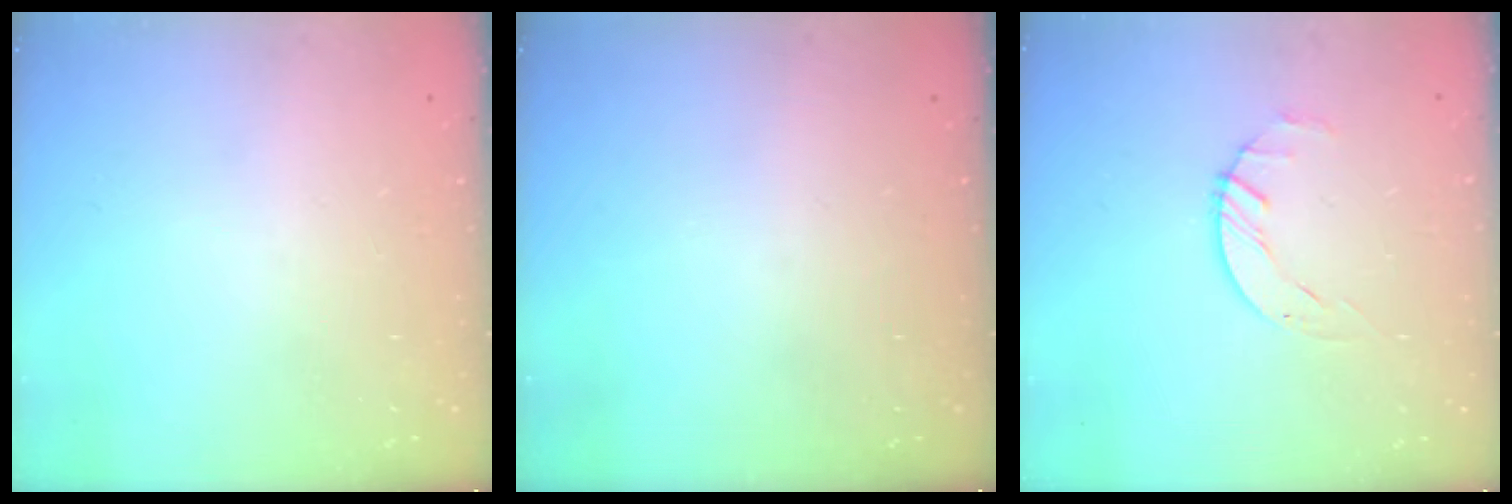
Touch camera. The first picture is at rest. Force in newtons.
{"total": 0.0}
{"total": 1.8, "press": 1.8, "slide": 0.3}